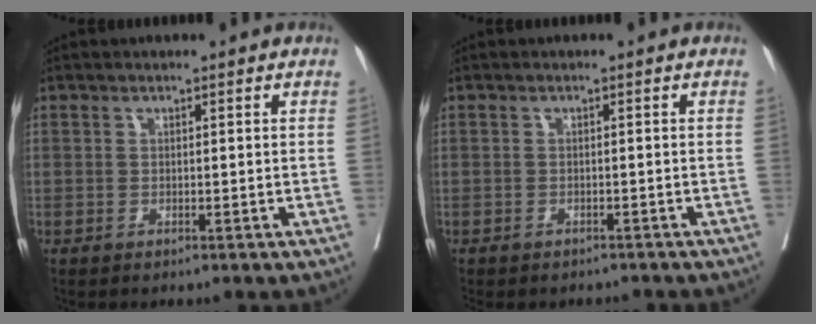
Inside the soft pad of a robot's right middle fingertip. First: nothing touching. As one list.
[{"total": 3.1, "force": [-2.7, 1.4, 0.3], "torque": [-0.008, 0.001, -0.038]}]